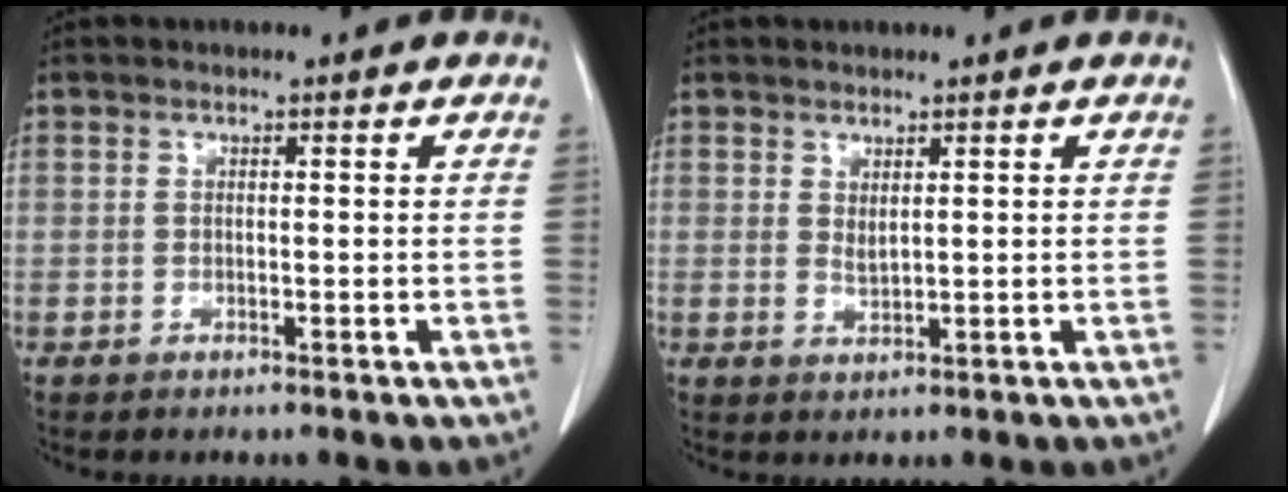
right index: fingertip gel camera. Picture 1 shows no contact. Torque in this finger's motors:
{"motor_torque": [0.23, 0.10, 0.07, 0.00]}